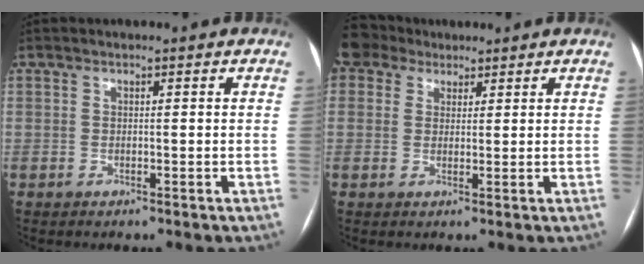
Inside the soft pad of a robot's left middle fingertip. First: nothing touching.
{"total": 3.6, "force": [3.0, 2.0, -0.4], "torque": [0.000, 0.019, 0.058]}